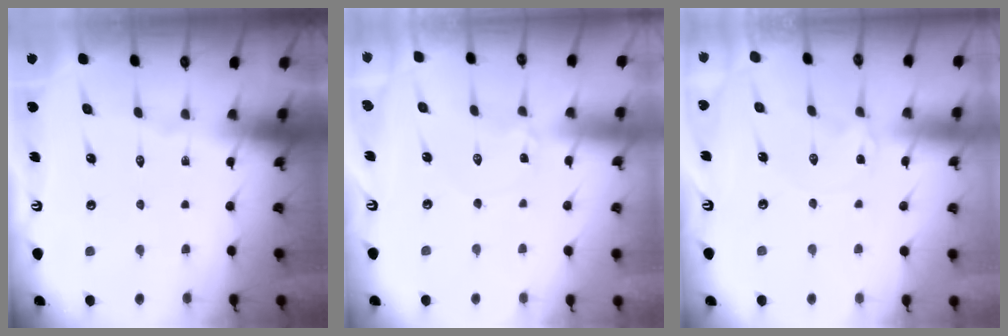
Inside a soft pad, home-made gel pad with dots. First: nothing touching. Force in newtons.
{"total": 2.2, "press": 2.2, "slide": 0.2}
{"total": 0.8, "press": 0.8, "slide": 0.0}